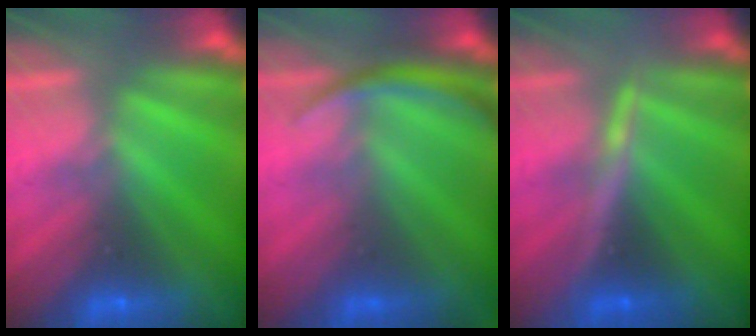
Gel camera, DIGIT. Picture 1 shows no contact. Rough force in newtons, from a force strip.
{"total": 2.9}
{"total": 3.3}